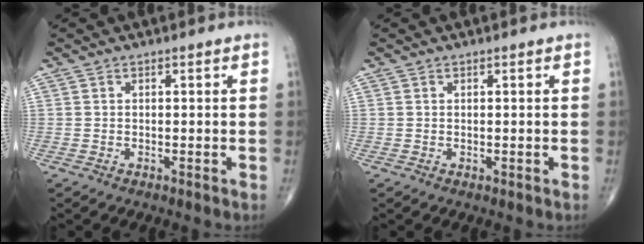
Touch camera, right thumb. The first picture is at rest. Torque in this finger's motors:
{"motor_torque": [-0.47, -0.09, -0.24, -0.02, 0.03]}